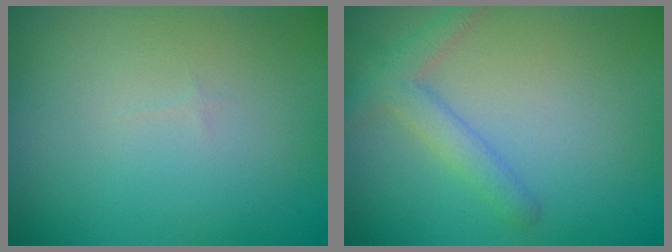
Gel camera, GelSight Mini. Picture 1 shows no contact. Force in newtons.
{"total": 2.7, "press": 2.7, "slide": 0.2}